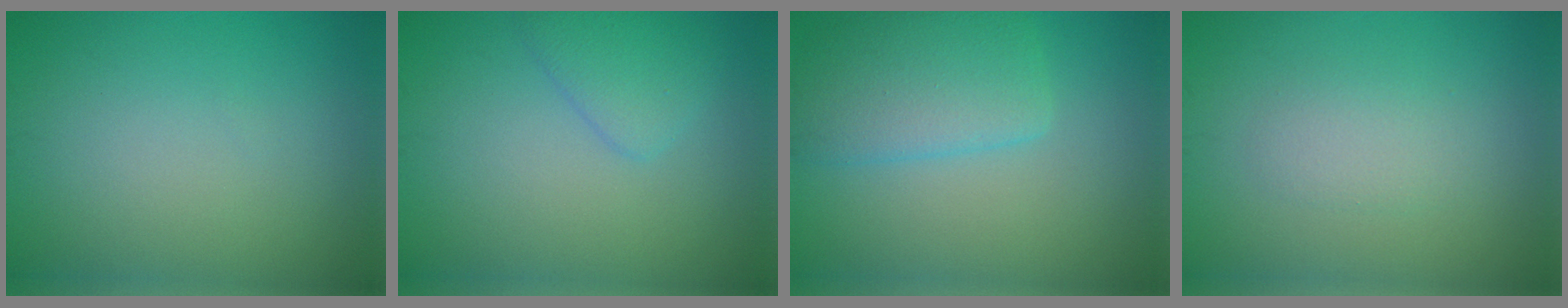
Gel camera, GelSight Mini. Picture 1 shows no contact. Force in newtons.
{"total": 2.3, "press": 2.3, "slide": 0.2}
{"total": 4.6, "press": 4.6, "slide": 0.3}
{"total": 1.8, "press": 1.8, "slide": 0.1}